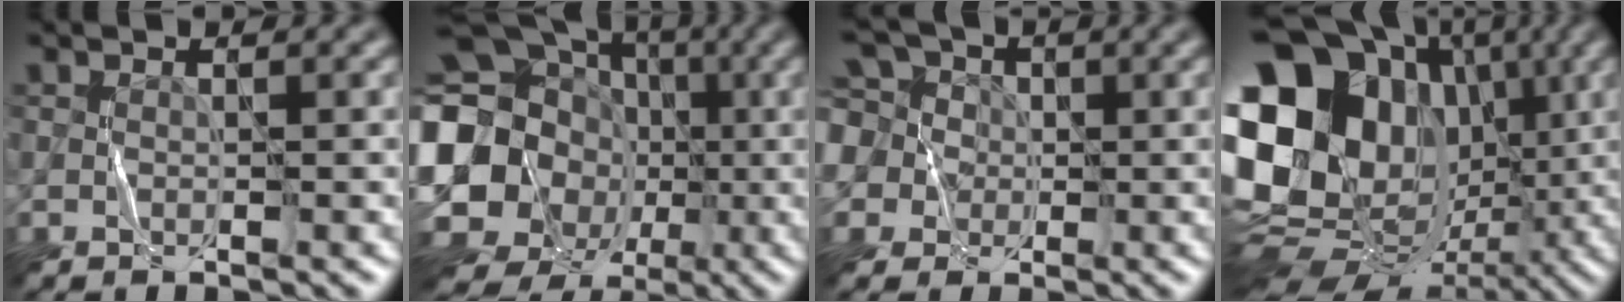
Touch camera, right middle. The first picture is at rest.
{"total": 22.3, "force": [-4.0, 19.6, 9.8], "torque": [-0.188, -0.020, -0.109]}
{"total": 9.8, "force": [3.3, 8.1, 4.5], "torque": [-0.101, 0.033, 0.026]}
{"total": 21.6, "force": [3.0, 17.2, 12.7], "torque": [-0.243, 0.007, 0.035]}